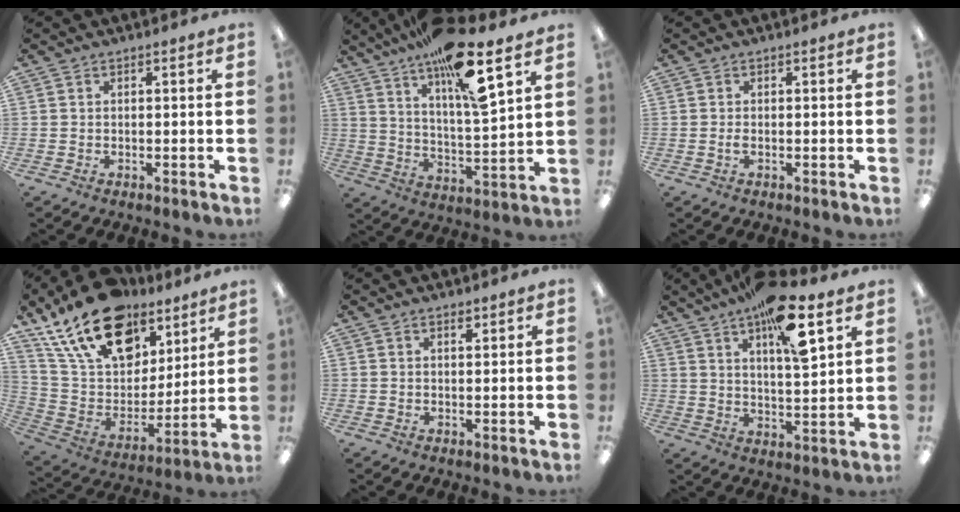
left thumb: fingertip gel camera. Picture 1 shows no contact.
{"total": 17.5, "force": [12.1, 3.1, 12.2], "torque": [-0.208, -0.065, 0.192]}
{"total": 1.0, "force": [-0.2, 0.3, 0.9], "torque": [-0.024, -0.003, -0.006]}
{"total": 21.9, "force": [14.6, 12.0, 11.1], "torque": [-0.205, -0.077, 0.269]}
{"total": 1.2, "force": [1.0, 0.4, 0.6], "torque": [-0.005, -0.004, 0.017]}
{"total": 14.6, "force": [8.8, 4.2, 10.8], "torque": [-0.170, -0.040, 0.143]}